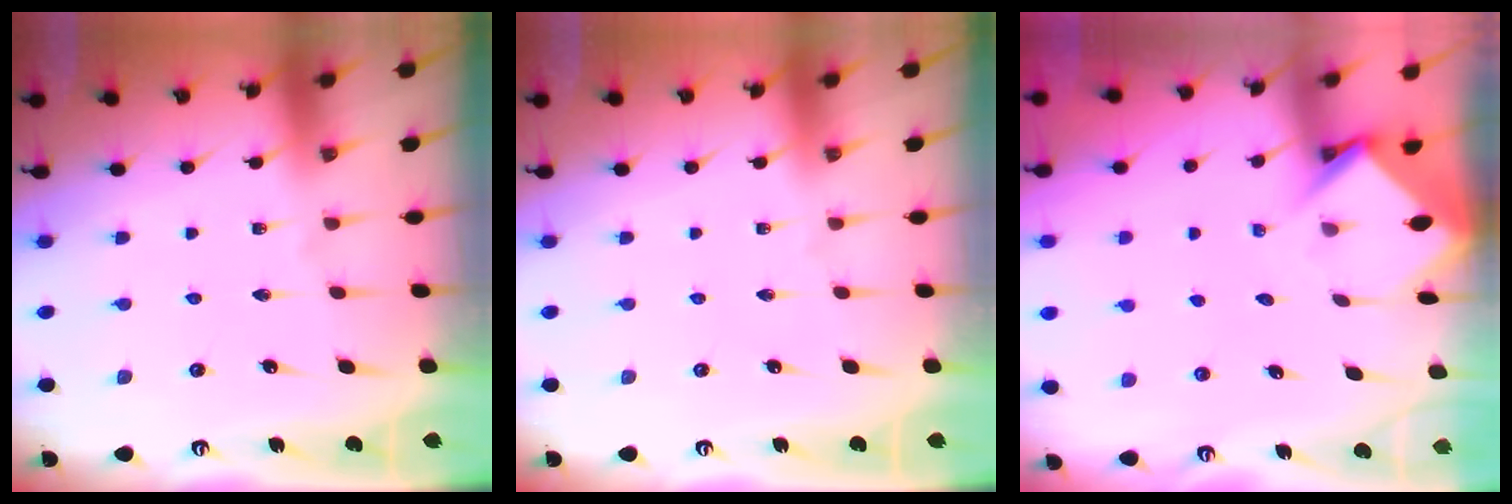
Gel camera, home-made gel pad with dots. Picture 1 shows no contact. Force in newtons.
{"total": 0.0}
{"total": 3.6, "press": 3.6, "slide": 0.2}